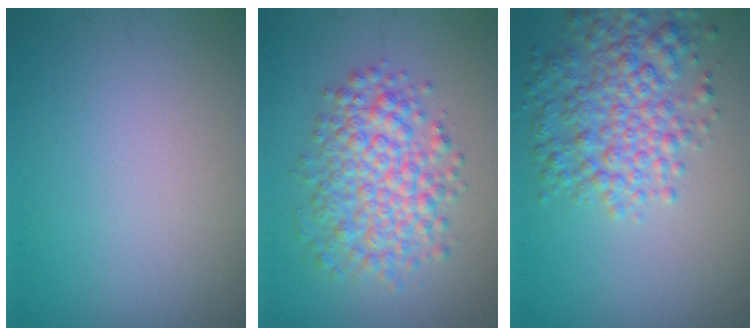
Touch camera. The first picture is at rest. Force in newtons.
{"total": 5.4, "press": 5.4, "slide": 0.1}
{"total": 5.6, "press": 5.6, "slide": 0.2}